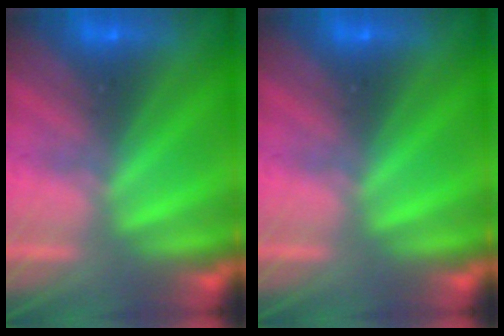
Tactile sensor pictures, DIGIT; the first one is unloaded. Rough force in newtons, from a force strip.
{"total": 0.0}